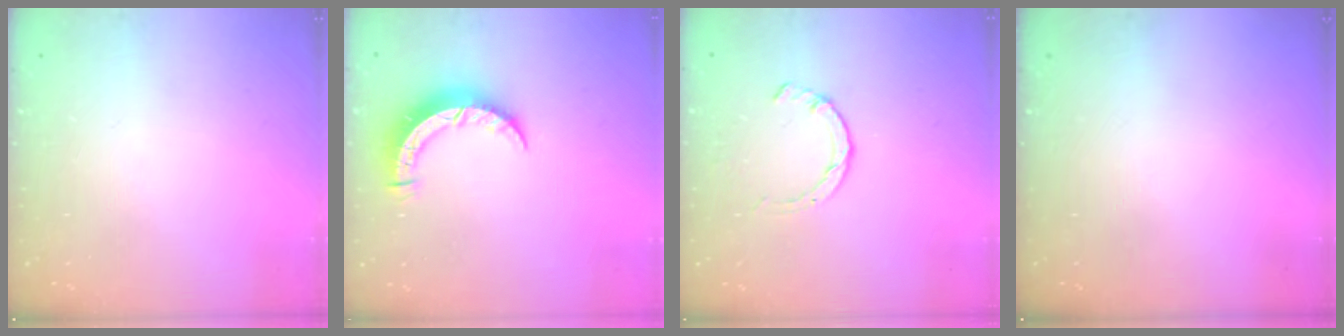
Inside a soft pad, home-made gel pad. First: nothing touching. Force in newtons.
{"total": 6.3, "press": 6.3, "slide": 0.6}
{"total": 1.4, "press": 1.4, "slide": 0.3}
{"total": 0.0}